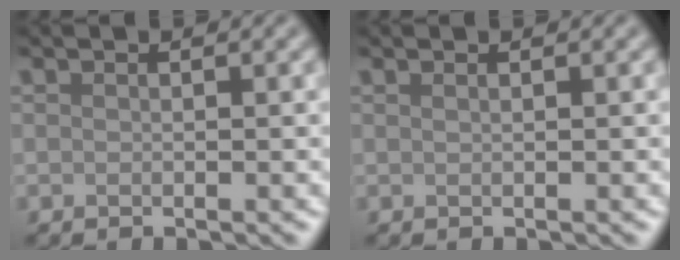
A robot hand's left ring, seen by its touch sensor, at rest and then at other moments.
{"total": 0.6, "force": [0.4, 0.2, 0.3], "torque": [-0.002, -0.002, 0.000]}